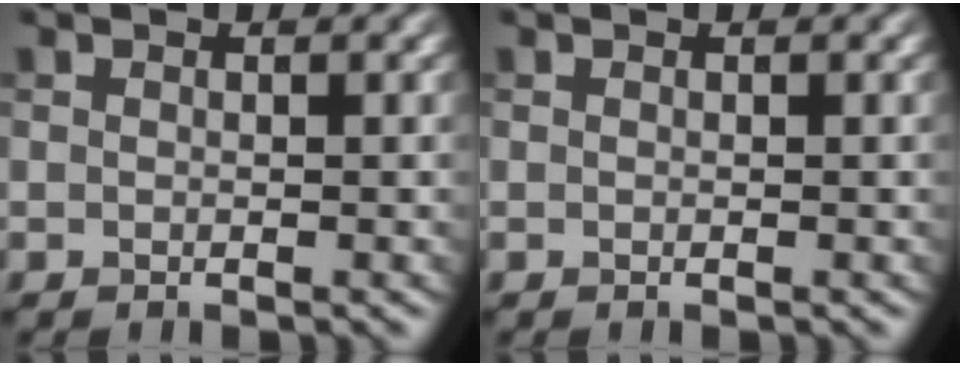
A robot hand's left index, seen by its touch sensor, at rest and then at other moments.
{"total": 0.0}